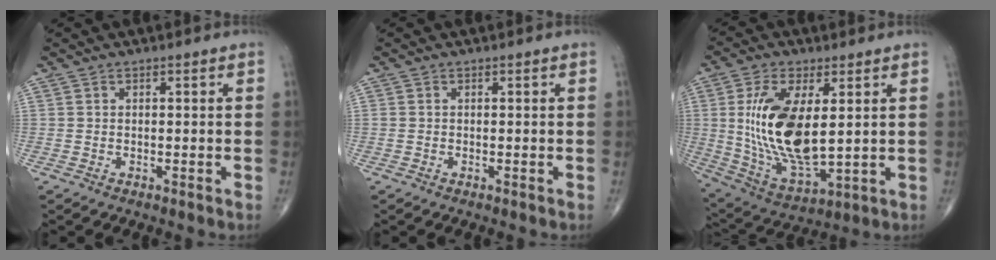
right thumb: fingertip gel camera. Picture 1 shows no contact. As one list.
[{"total": 0.0}, {"total": 18.1, "force": [2.6, 8.3, 15.9], "torque": [-0.307, -0.023, 0.064]}]